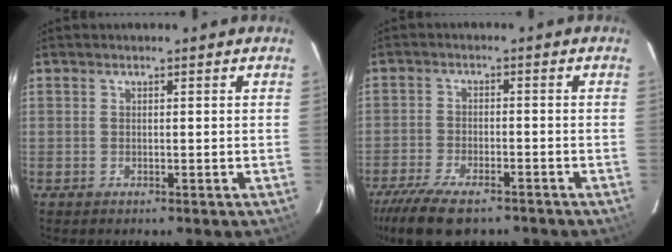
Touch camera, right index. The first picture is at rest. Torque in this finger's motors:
{"motor_torque": [1.30, -0.83, 0.45, 0.12]}